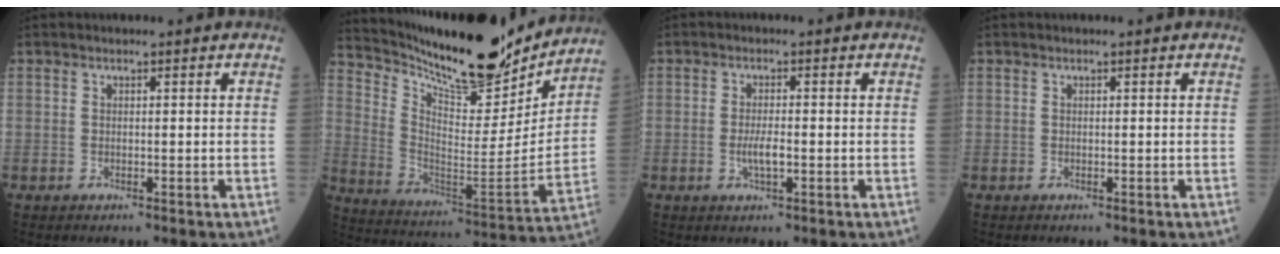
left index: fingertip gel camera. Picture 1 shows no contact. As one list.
[{"total": 22.0, "force": [19.8, 3.9, 8.9], "torque": [-0.161, -0.039, 0.307]}, {"total": 2.7, "force": [-0.6, 0.6, 2.6], "torque": [-0.055, -0.001, -0.011]}, {"total": 0.0}]